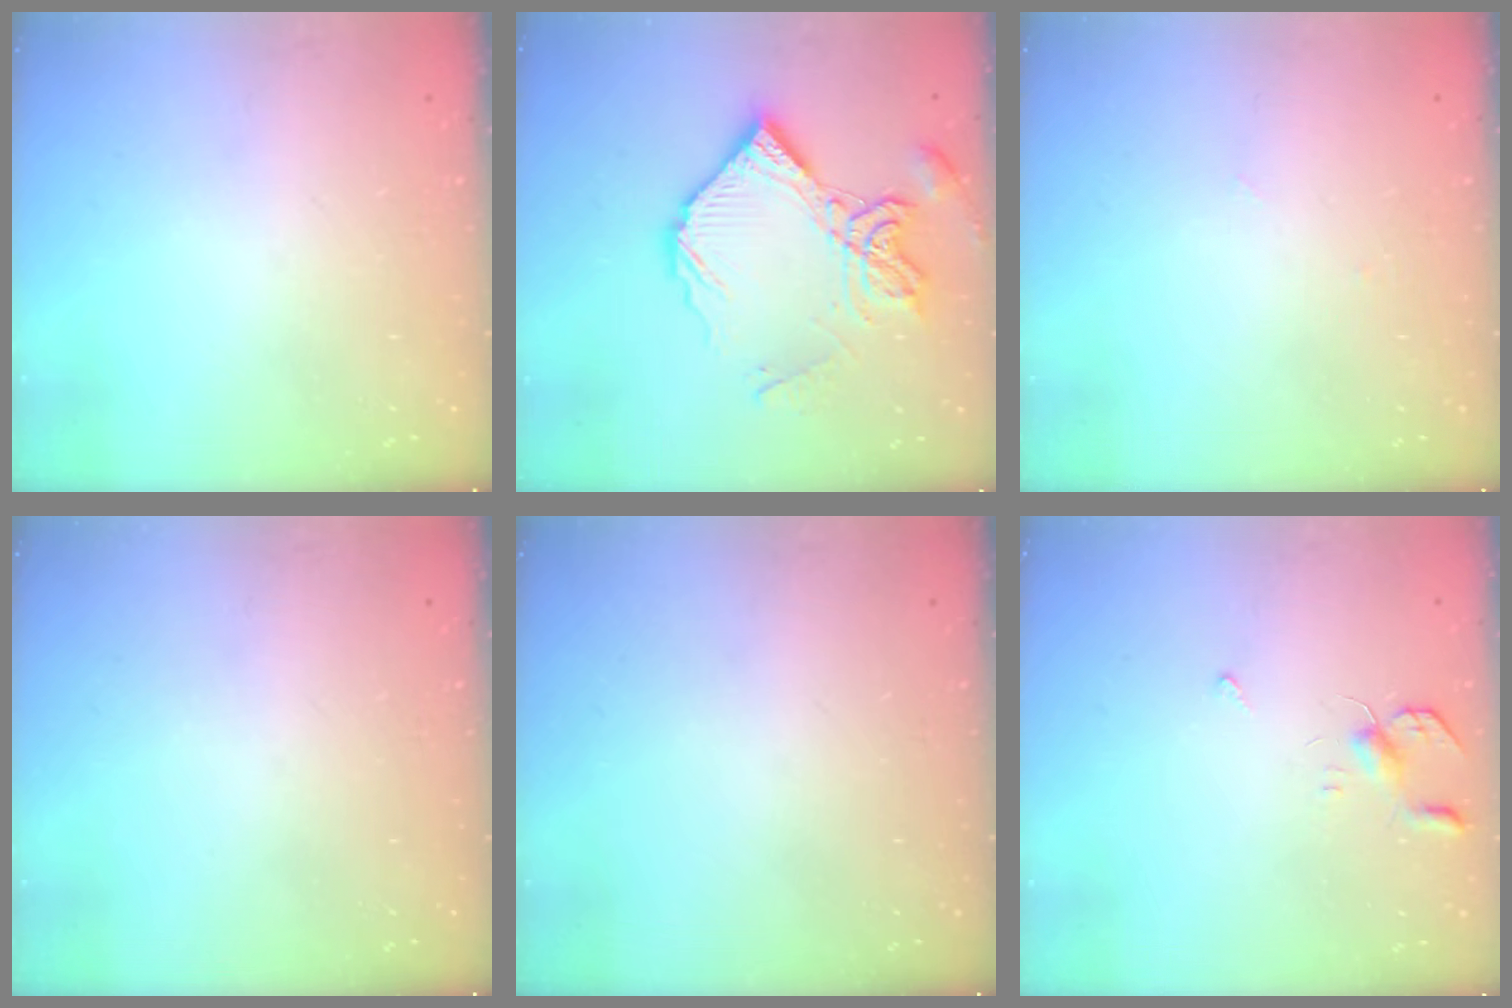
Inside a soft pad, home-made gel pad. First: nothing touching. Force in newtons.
{"total": 15.8, "press": 15.7, "slide": 1.4}
{"total": 3.2, "press": 3.2, "slide": 0.4}
{"total": 0.0}
{"total": 0.0}
{"total": 3.9, "press": 3.8, "slide": 0.7}